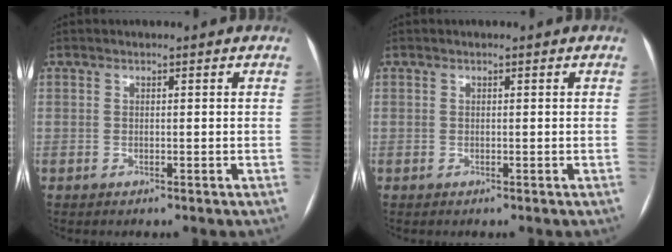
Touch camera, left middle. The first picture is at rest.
{"total": 0.0}